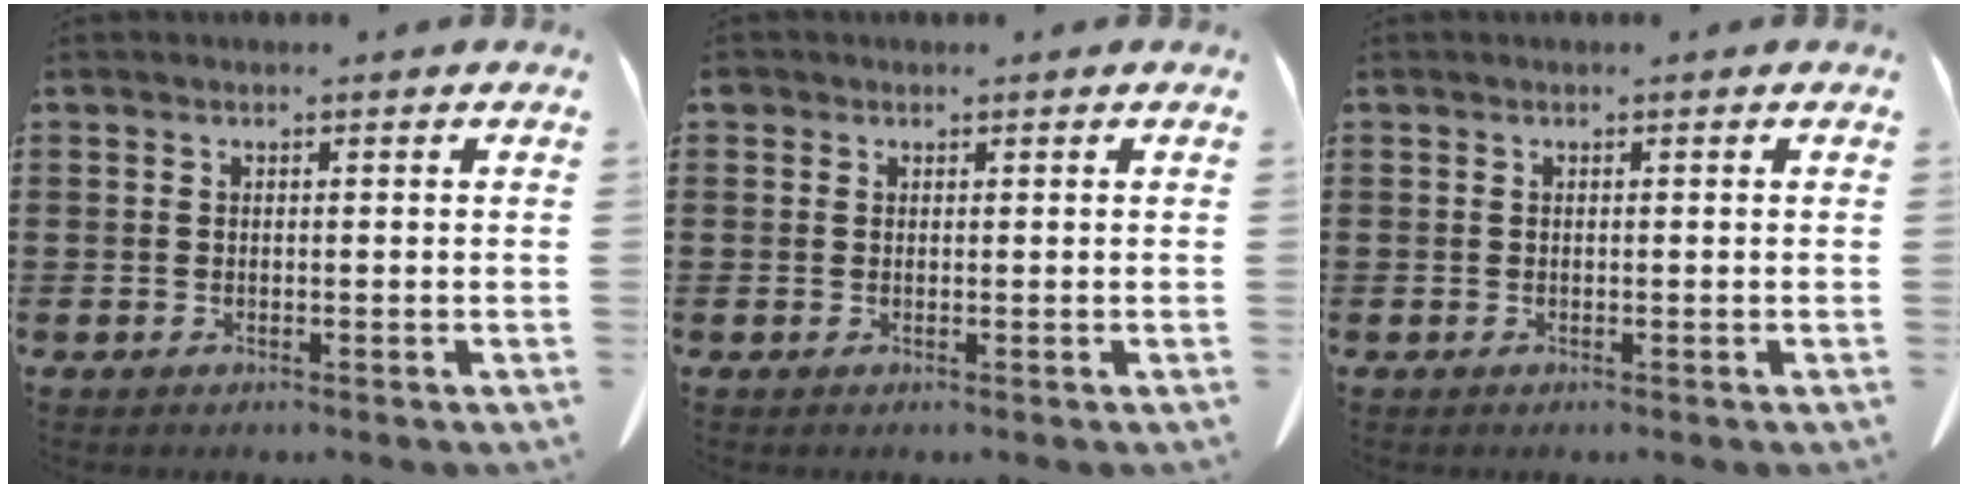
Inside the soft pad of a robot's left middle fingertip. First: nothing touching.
{"total": 0.7, "force": [0.3, 0.6, 0.2], "torque": [-0.006, 0.005, 0.005]}
{"total": 0.0}